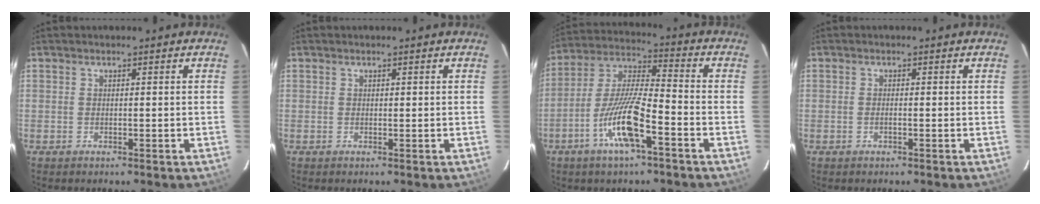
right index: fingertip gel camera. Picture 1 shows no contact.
{"total": 0.0}
{"total": 12.5, "force": [-5.6, 1.9, 11.0], "torque": [-0.221, 0.000, -0.106]}
{"total": 0.8, "force": [-0.3, 0.1, 0.7], "torque": [-0.016, 0.001, -0.004]}